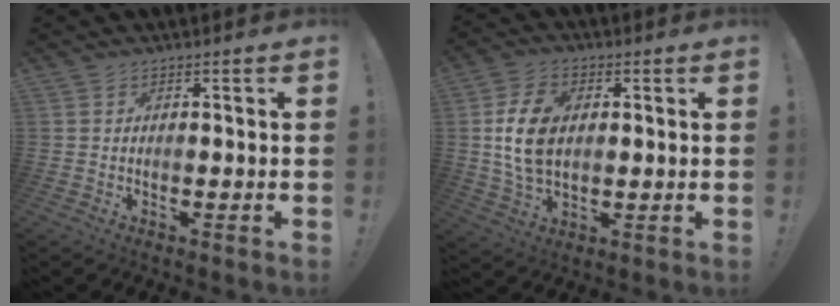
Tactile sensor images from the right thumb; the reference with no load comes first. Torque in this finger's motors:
{"motor_torque": [0.22, 0.81, 0.85, -0.08, 0.30]}